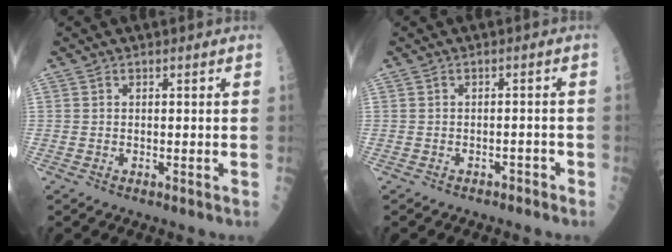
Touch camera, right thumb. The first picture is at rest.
{"total": 2.3, "force": [-1.8, 1.1, 0.8], "torque": [-0.011, 0.014, -0.021]}